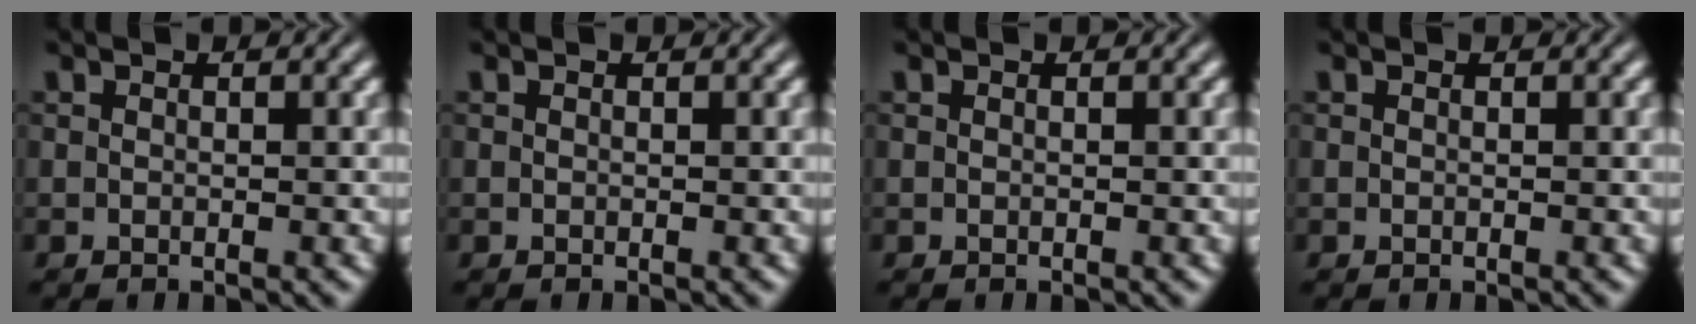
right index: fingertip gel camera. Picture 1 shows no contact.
{"total": 0.0}
{"total": 0.0}
{"total": 0.0}